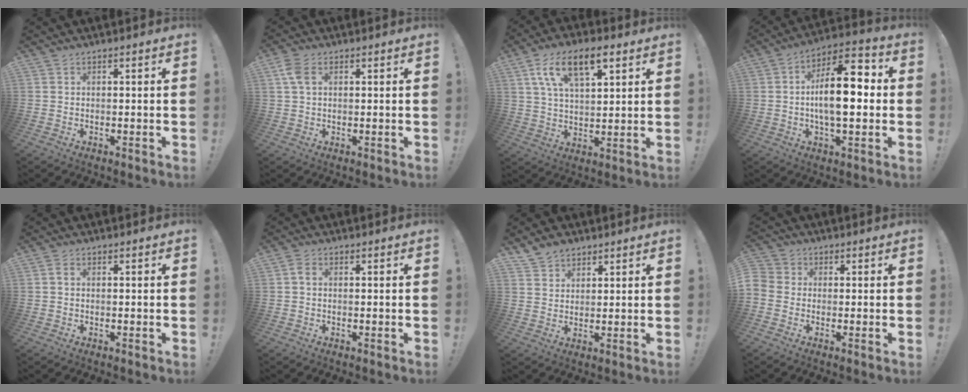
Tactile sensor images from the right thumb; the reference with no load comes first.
{"total": 4.6, "force": [1.6, 2.7, 3.4], "torque": [-0.066, 0.001, 0.028]}
{"total": 13.2, "force": [6.8, 6.1, 9.6], "torque": [-0.164, -0.010, 0.122]}
{"total": 16.7, "force": [-0.6, 7.2, 15.0], "torque": [-0.244, 0.010, -0.020]}
{"total": 1.2, "force": [0.0, 0.7, 1.0], "torque": [-0.020, 0.003, -0.001]}
{"total": 1.9, "force": [0.0, 1.2, 1.5], "torque": [-0.028, 0.004, 0.000]}
{"total": 4.9, "force": [3.9, 2.9, 0.9], "torque": [-0.023, -0.020, 0.075]}
{"total": 3.8, "force": [-1.4, 3.2, 1.4], "torque": [-0.045, 0.012, -0.026]}